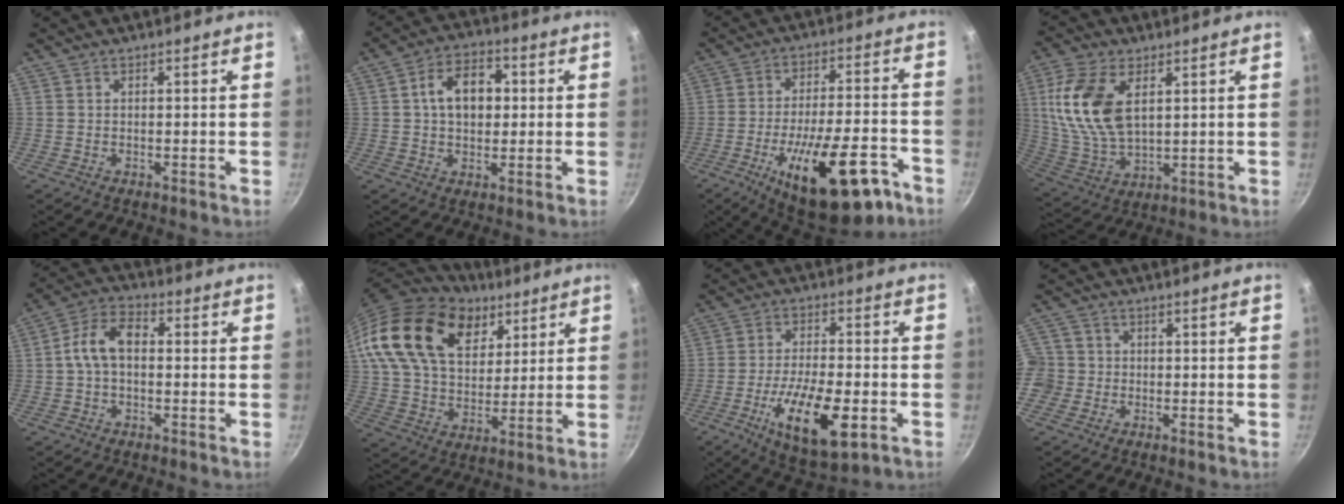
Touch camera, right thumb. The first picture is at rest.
{"total": 10.1, "force": [1.4, 6.9, 7.2], "torque": [-0.090, 0.014, 0.015]}
{"total": 21.7, "force": [-10.7, 8.0, 17.1], "torque": [-0.233, 0.041, -0.151]}
{"total": 15.5, "force": [4.4, 8.5, 12.1], "torque": [-0.239, -0.012, 0.097]}
{"total": 8.0, "force": [0.0, 5.1, 6.1], "torque": [-0.106, 0.030, -0.012]}
{"total": 24.9, "force": [12.8, 15.8, 14.4], "torque": [-0.239, -0.018, 0.229]}
{"total": 15.7, "force": [-5.4, 5.9, 13.5], "torque": [-0.231, 0.012, -0.089]}
{"total": 6.0, "force": [-1.2, 5.7, 1.5], "torque": [-0.017, 0.016, -0.030]}